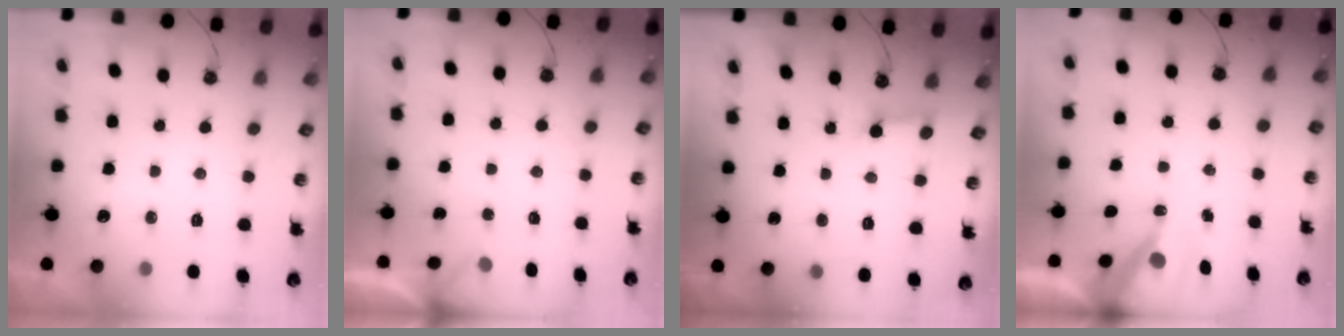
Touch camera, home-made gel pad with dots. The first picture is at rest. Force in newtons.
{"total": 1.7, "press": 1.7, "slide": 0.1}
{"total": 2.7, "press": 2.7, "slide": 0.0}
{"total": 8.8, "press": 8.7, "slide": 0.9}